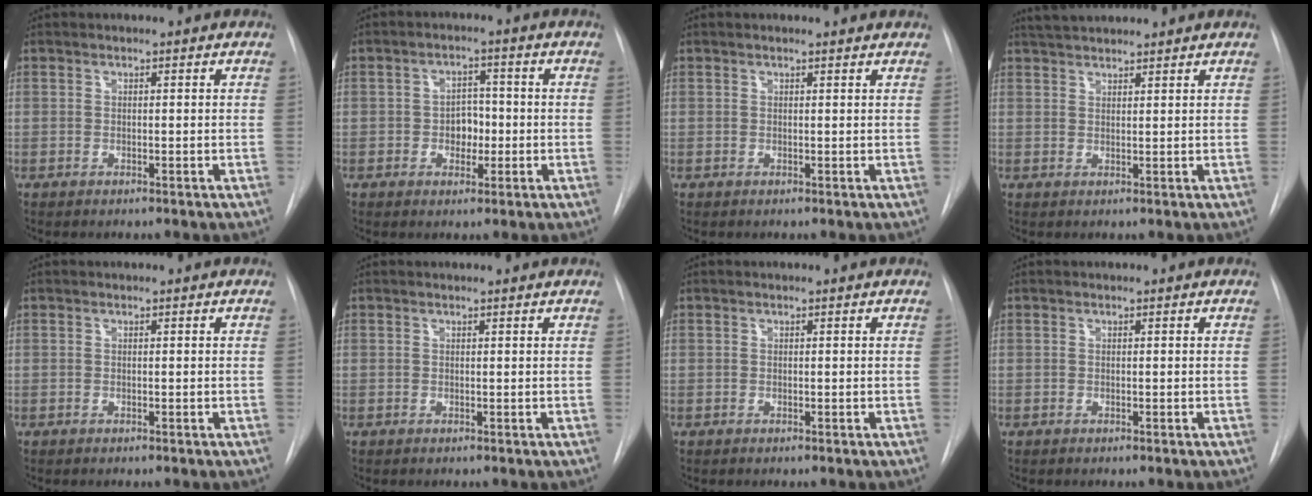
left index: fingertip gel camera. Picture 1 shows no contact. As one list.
[{"total": 3.9, "force": [-0.8, 2.8, 2.7], "torque": [-0.037, 0.008, -0.011]}, {"total": 1.8, "force": [1.8, 0.1, 0.3], "torque": [-0.012, 0.002, 0.014]}, {"total": 5.5, "force": [5.2, 0.4, 1.8], "torque": [-0.034, 0.035, 0.085]}, {"total": 0.0}, {"total": 1.1, "force": [1.1, 0.0, 0.1], "torque": [-0.008, 0.004, 0.012]}, {"total": 0.0}, {"total": 0.0}]